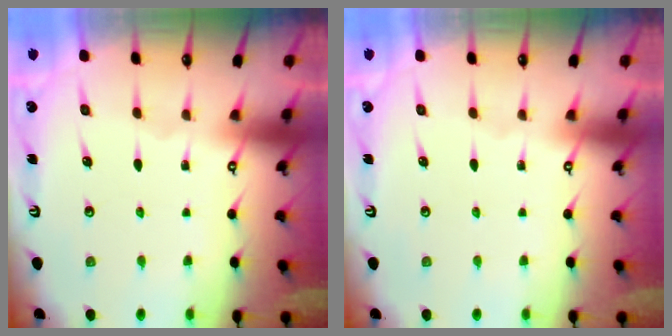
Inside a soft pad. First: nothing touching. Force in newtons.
{"total": 0.0}